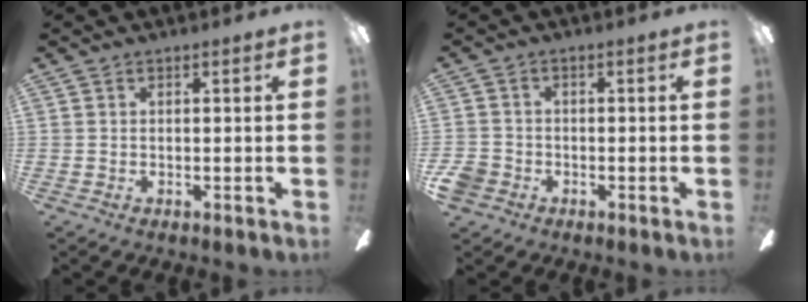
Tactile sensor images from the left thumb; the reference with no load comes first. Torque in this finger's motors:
{"motor_torque": [-0.33, 0.40, 0.11, -0.20, -0.04]}